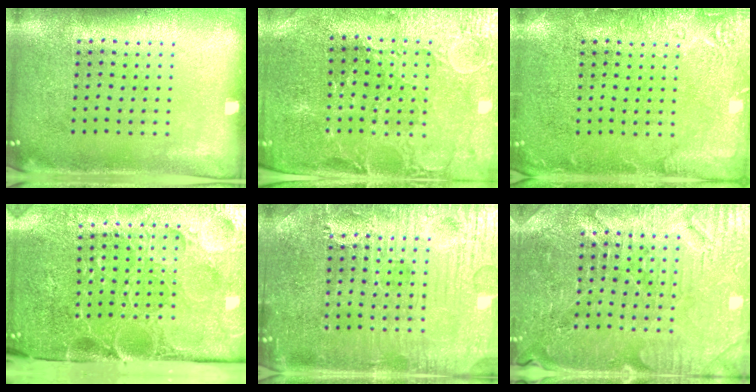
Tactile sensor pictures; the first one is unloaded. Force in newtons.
{"total": 1.6, "press": 1.5, "slide": 0.5}
{"total": 2.7, "press": 2.7, "slide": 0.5}
{"total": 5.2, "press": 4.2, "slide": 3.0}
{"total": 4.7, "press": 4.6, "slide": 0.8}
{"total": 4.0, "press": 3.9, "slide": 0.8}